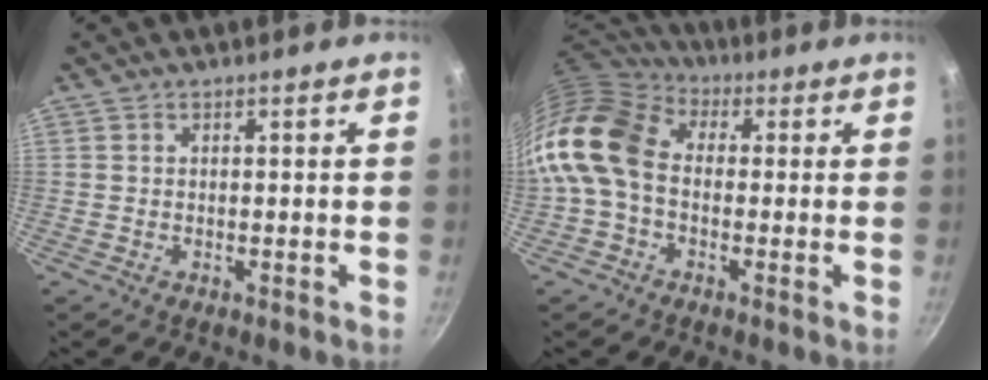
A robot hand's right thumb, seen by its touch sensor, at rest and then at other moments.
{"total": 14.1, "force": [-0.9, 10.3, 9.6], "torque": [-0.177, 0.032, -0.040]}